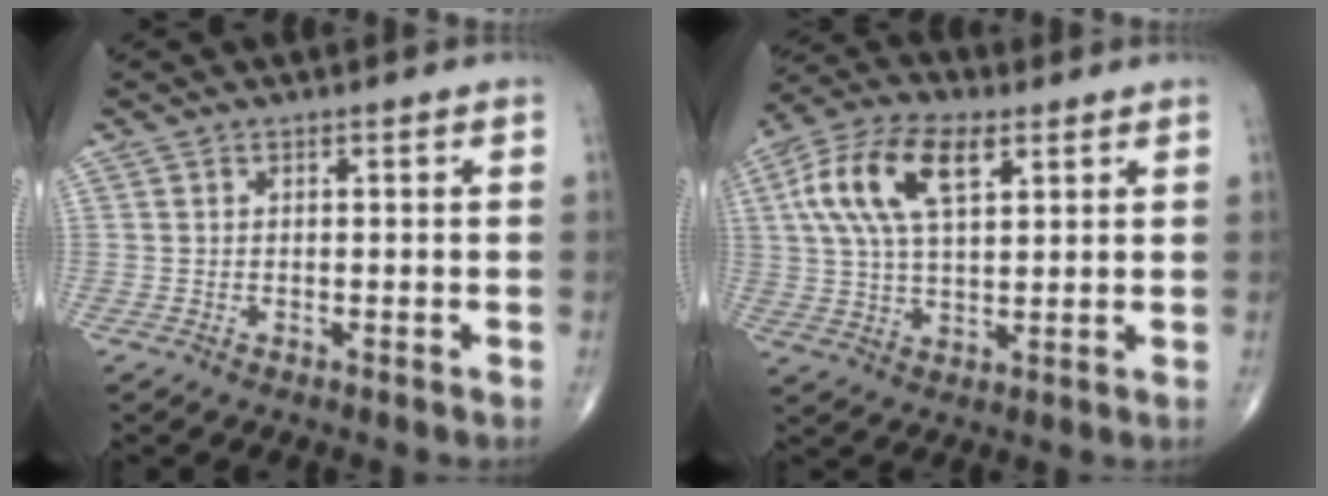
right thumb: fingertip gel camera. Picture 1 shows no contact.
{"total": 14.6, "force": [5.3, 7.1, 11.6], "torque": [-0.226, 0.008, 0.095]}